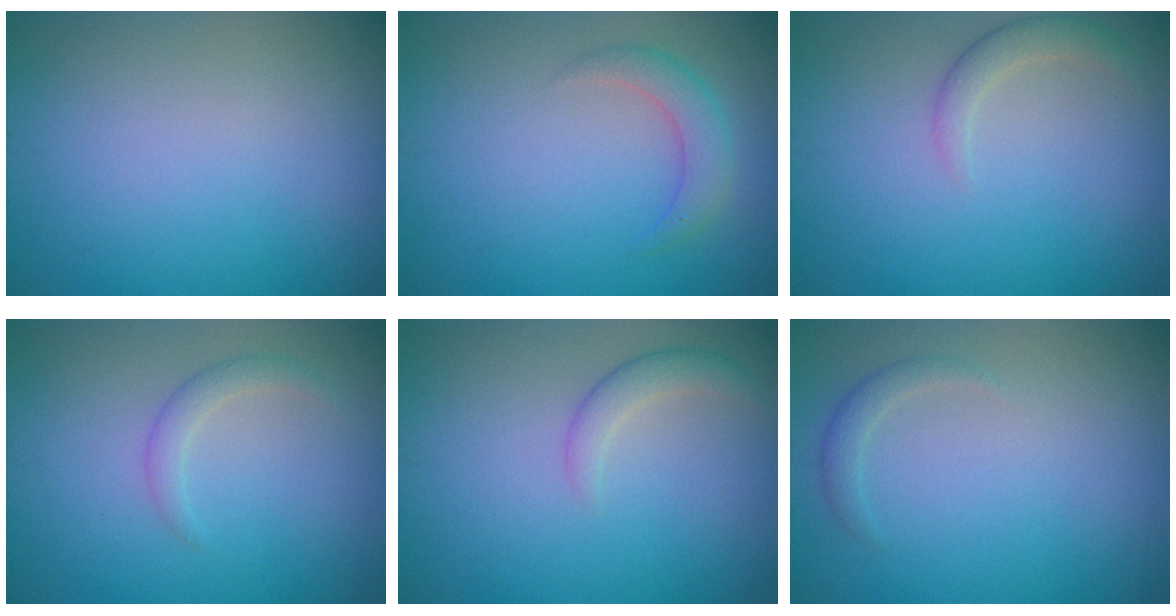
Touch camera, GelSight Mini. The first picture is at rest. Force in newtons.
{"total": 2.3, "press": 2.3, "slide": 0.1}
{"total": 1.8, "press": 1.8, "slide": 0.2}
{"total": 1.5, "press": 1.5, "slide": 0.1}
{"total": 1.8, "press": 1.8, "slide": 0.0}
{"total": 1.2, "press": 1.2, "slide": 0.1}